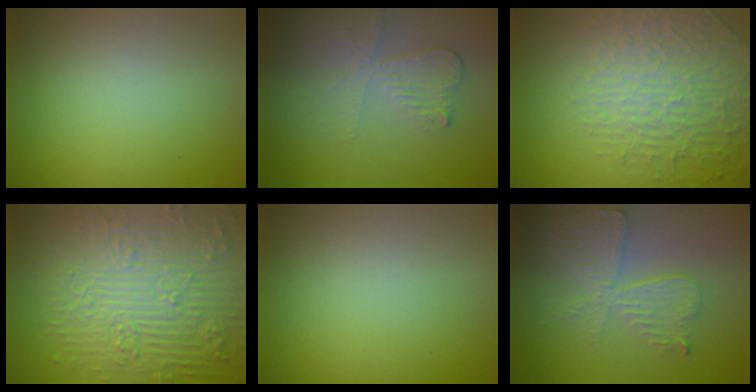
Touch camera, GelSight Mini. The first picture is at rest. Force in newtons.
{"total": 2.5, "press": 2.3, "slide": 0.9}
{"total": 4.0, "press": 4.0, "slide": 0.4}
{"total": 9.2, "press": 6.8, "slide": 6.2}
{"total": 0.0}
{"total": 4.3, "press": 3.8, "slide": 2.2}